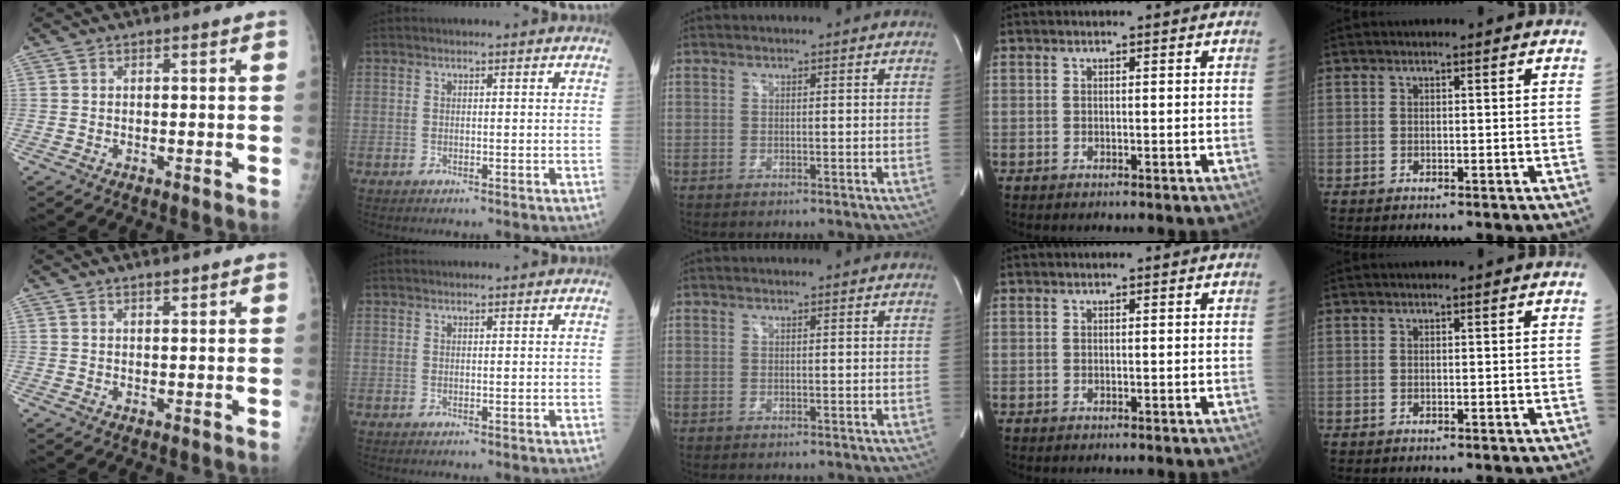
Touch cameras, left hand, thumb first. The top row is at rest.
{"thumb": {"total": 1.2, "force": [1.0, 0.2, 0.6], "torque": [-0.006, -0.007, 0.019]}, "index": {"total": 2.8, "force": [2.6, 0.2, 0.9], "torque": [-0.005, 0.026, 0.036]}}